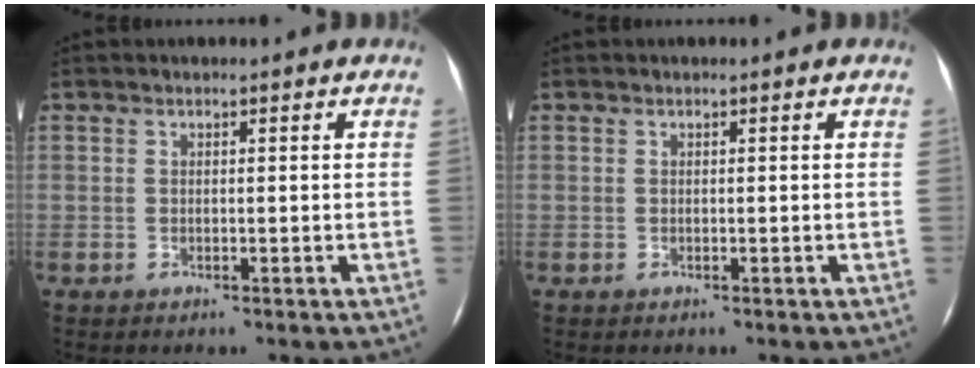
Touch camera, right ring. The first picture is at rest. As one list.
[{"total": 0.0}]